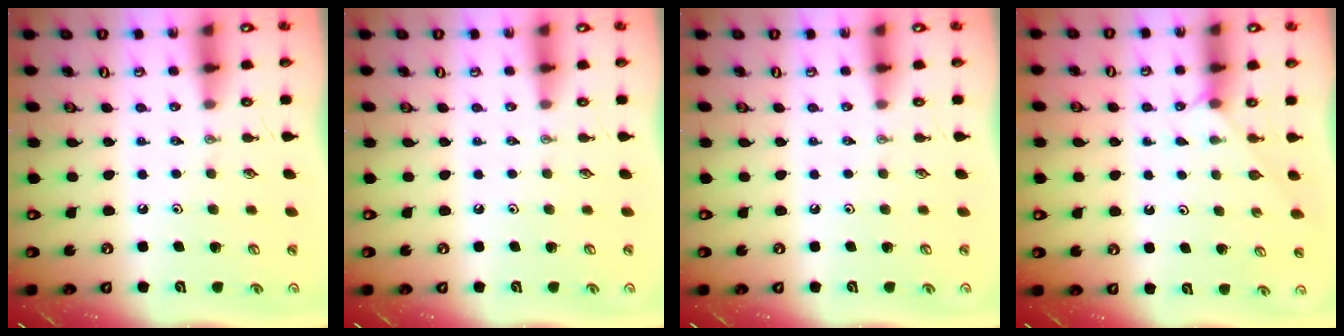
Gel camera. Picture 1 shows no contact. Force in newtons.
{"total": 0.0}
{"total": 0.0}
{"total": 1.8, "press": 1.7, "slide": 0.4}